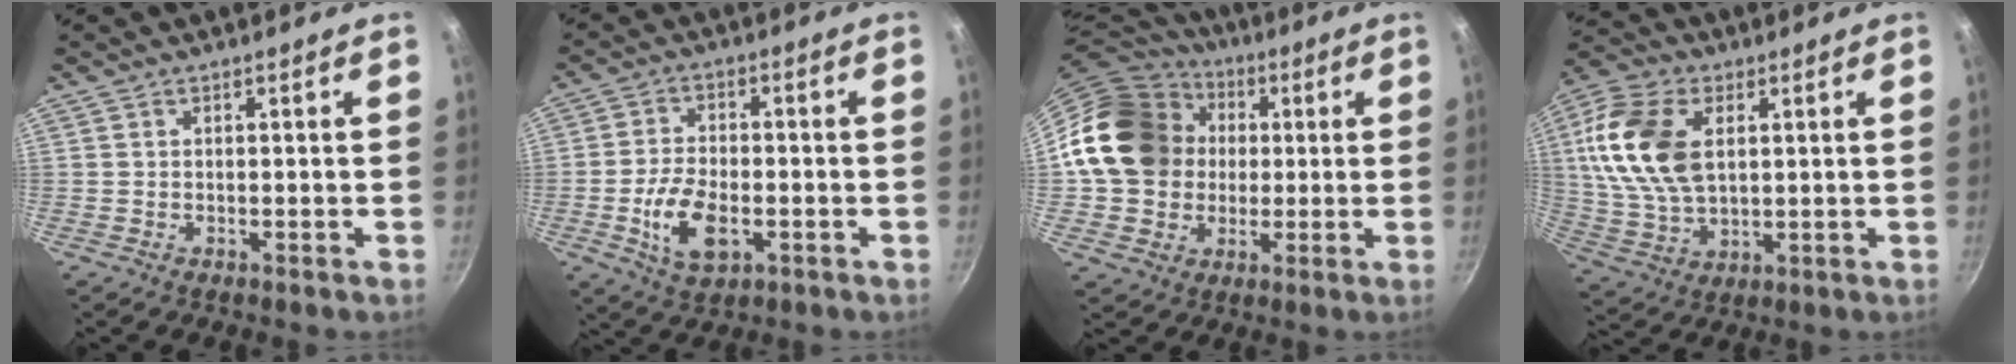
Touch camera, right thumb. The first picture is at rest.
{"total": 9.9, "force": [-2.8, 5.5, 7.8], "torque": [-0.144, 0.011, -0.049]}
{"total": 19.7, "force": [2.0, 16.9, 10.0], "torque": [-0.160, 0.039, 0.035]}
{"total": 16.9, "force": [3.6, 10.7, 12.6], "torque": [-0.236, -0.003, 0.070]}